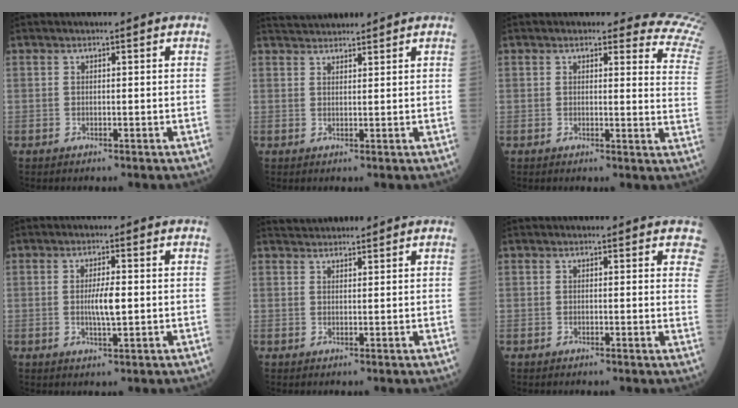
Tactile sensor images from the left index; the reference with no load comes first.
{"total": 5.2, "force": [5.1, 0.6, 1.0], "torque": [-0.020, 0.033, 0.083]}
{"total": 10.8, "force": [10.5, 1.8, 1.8], "torque": [0.017, -0.083, 0.069]}
{"total": 3.6, "force": [-0.1, 0.6, 3.6], "torque": [-0.070, -0.007, -0.001]}
{"total": 4.5, "force": [4.3, 0.9, 0.7], "torque": [-0.013, 0.033, 0.067]}
{"total": 5.2, "force": [4.7, 1.8, 1.4], "torque": [0.008, -0.016, 0.027]}